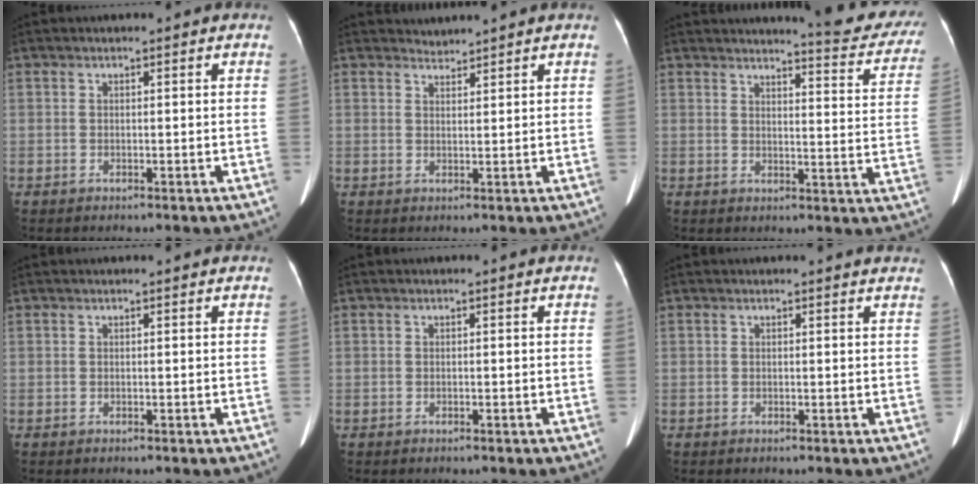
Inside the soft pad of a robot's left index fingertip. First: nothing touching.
{"total": 1.5, "force": [1.4, -0.3, -0.5], "torque": [-0.004, 0.003, 0.031]}
{"total": 13.2, "force": [12.6, 1.1, 3.7], "torque": [-0.031, -0.067, 0.125]}
{"total": 0.9, "force": [0.9, 0.1, 0.4], "torque": [-0.010, 0.009, 0.011]}
{"total": 0.0}
{"total": 3.3, "force": [3.2, 0.6, 0.5], "torque": [-0.010, 0.007, 0.021]}